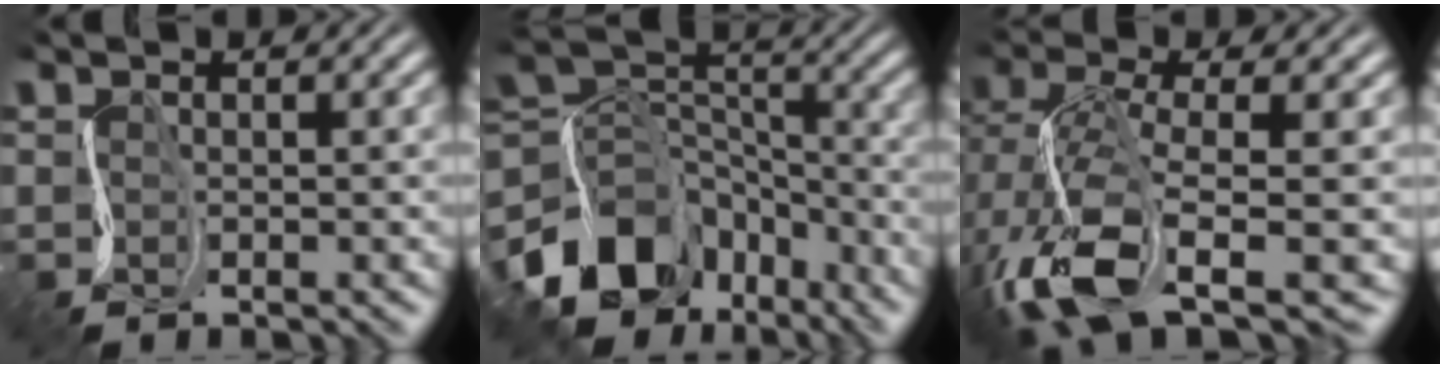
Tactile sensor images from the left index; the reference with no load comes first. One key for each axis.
{"total": 11.0, "fx": -5.5, "fy": 7.4, "fz": 6.1, "tx": -0.111, "ty": 0.006, "tz": -0.109}
{"total": 9.9, "fx": -3.9, "fy": 3.9, "fz": 8.3, "tx": -0.167, "ty": -0.001, "tz": -0.080}